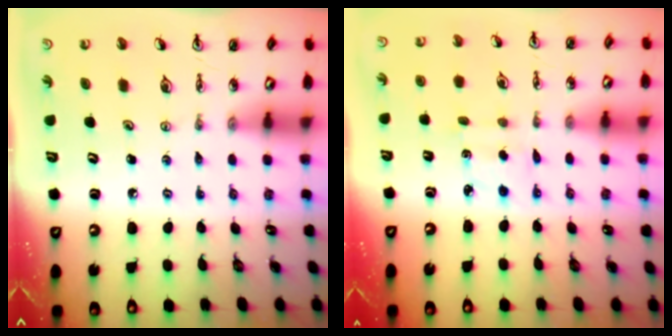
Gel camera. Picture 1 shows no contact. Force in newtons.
{"total": 1.7, "press": 1.5, "slide": 0.8}